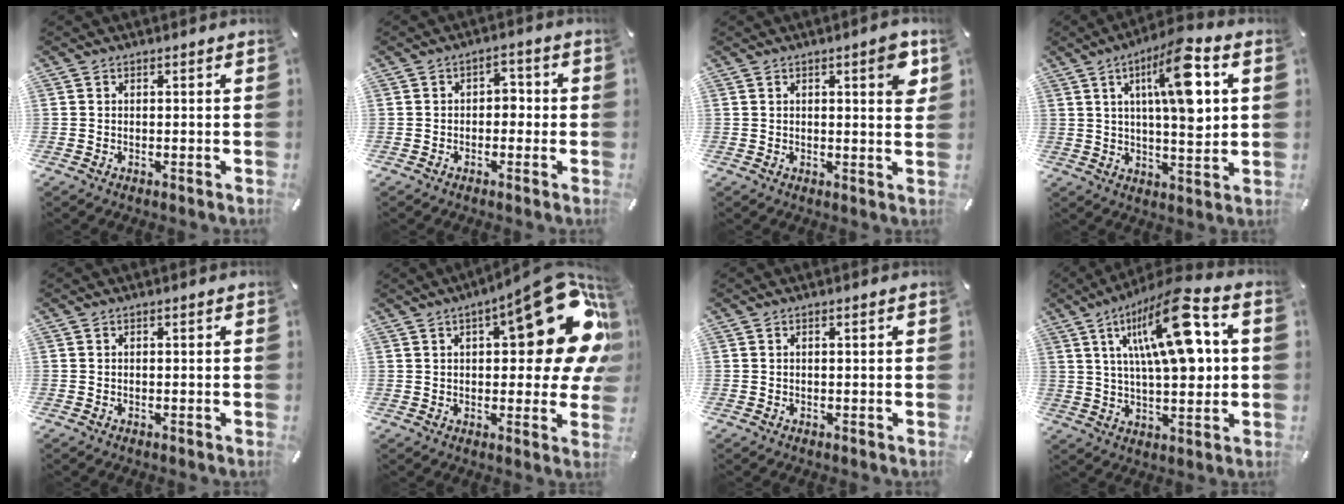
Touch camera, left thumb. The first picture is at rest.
{"total": 3.0, "force": [-1.2, 2.1, 1.8], "torque": [-0.028, 0.011, -0.029]}
{"total": 5.8, "force": [2.1, 1.6, 5.2], "torque": [-0.062, -0.011, 0.027]}
{"total": 15.3, "force": [5.0, 4.6, 13.7], "torque": [-0.216, -0.015, 0.073]}
{"total": 0.0}
{"total": 24.2, "force": [7.9, 9.3, 20.9], "torque": [-0.254, -0.050, 0.123]}
{"total": 0.9, "force": [0.0, 0.1, 0.9], "torque": [-0.016, -0.001, 0.001]}
{"total": 21.3, "force": [6.5, 7.9, 18.7], "torque": [-0.313, -0.033, 0.093]}